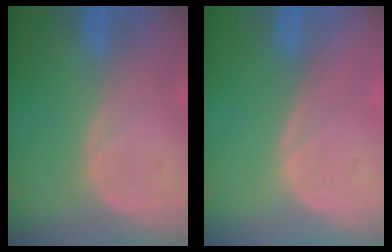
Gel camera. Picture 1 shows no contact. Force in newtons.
{"total": 0.0}